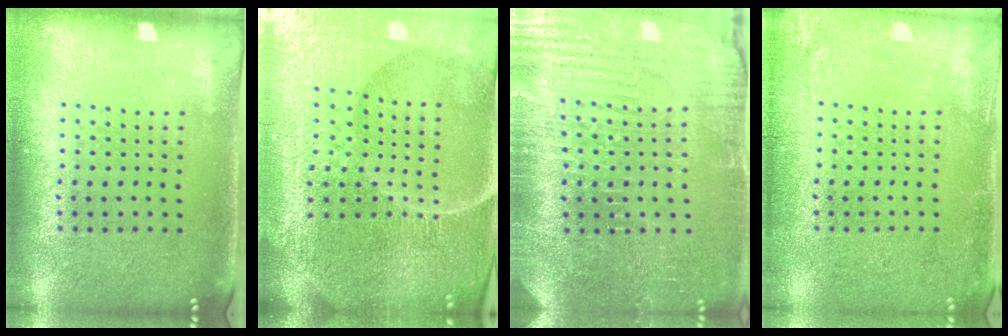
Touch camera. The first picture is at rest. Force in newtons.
{"total": 6.3, "press": 5.7, "slide": 2.7}
{"total": 4.2, "press": 4.0, "slide": 1.2}
{"total": 2.0, "press": 1.9, "slide": 0.1}